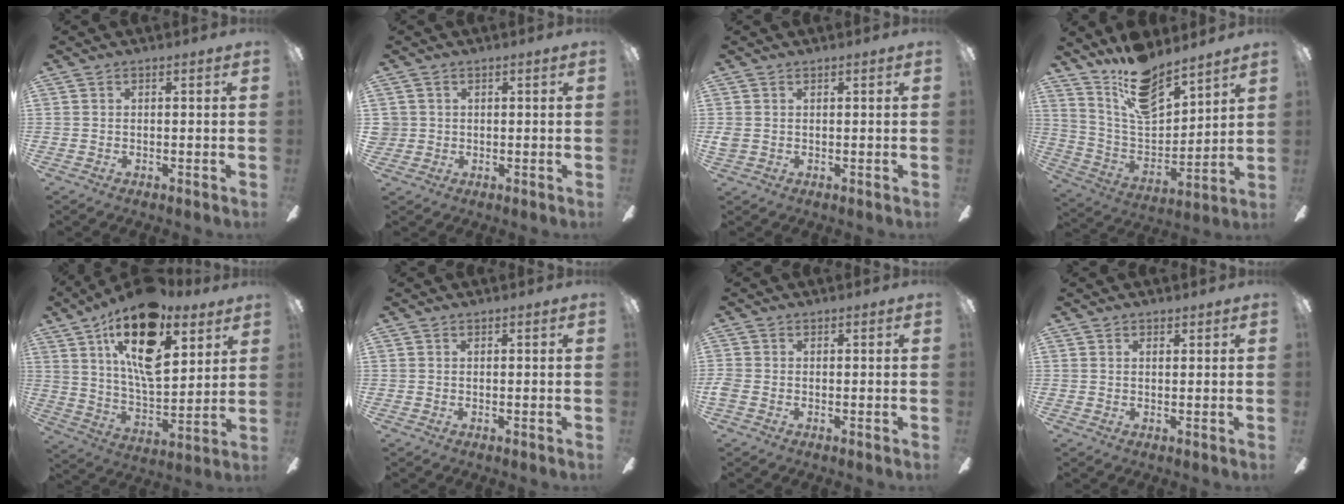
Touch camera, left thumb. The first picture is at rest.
{"total": 2.2, "force": [0.6, 2.1, 0.2], "torque": [-0.009, 0.004, 0.011]}
{"total": 1.4, "force": [0.3, 1.2, 0.6], "torque": [-0.014, 0.002, 0.006]}
{"total": 15.3, "force": [12.0, 6.1, 7.1], "torque": [-0.133, -0.078, 0.217]}
{"total": 20.9, "force": [11.6, 9.5, 14.6], "torque": [-0.233, -0.051, 0.196]}
{"total": 0.0}
{"total": 1.5, "force": [-0.4, 1.1, 0.8], "torque": [-0.013, 0.004, -0.007]}
{"total": 1.1, "force": [0.9, 0.6, 0.2], "torque": [0.003, -0.002, 0.016]}